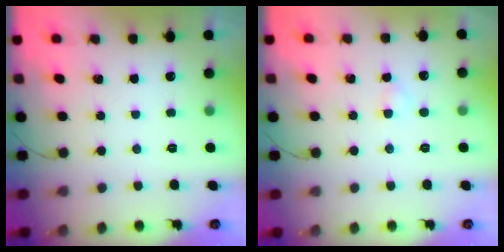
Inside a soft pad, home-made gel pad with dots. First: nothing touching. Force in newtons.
{"total": 1.8, "press": 1.6, "slide": 0.8}